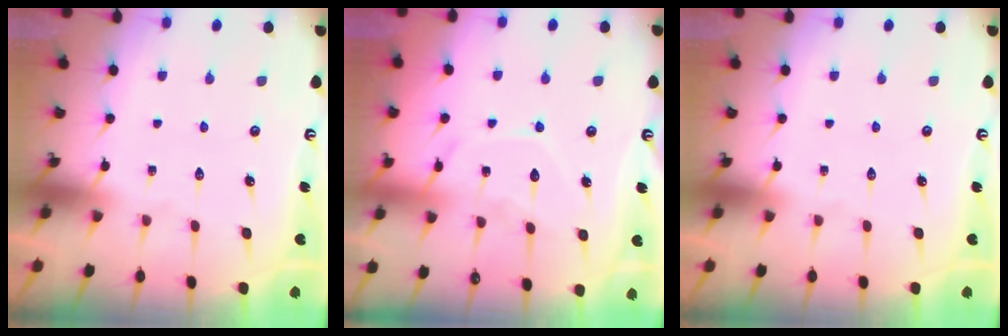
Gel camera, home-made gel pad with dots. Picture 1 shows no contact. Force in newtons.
{"total": 10.2, "press": 10.2, "slide": 0.8}
{"total": 0.0}